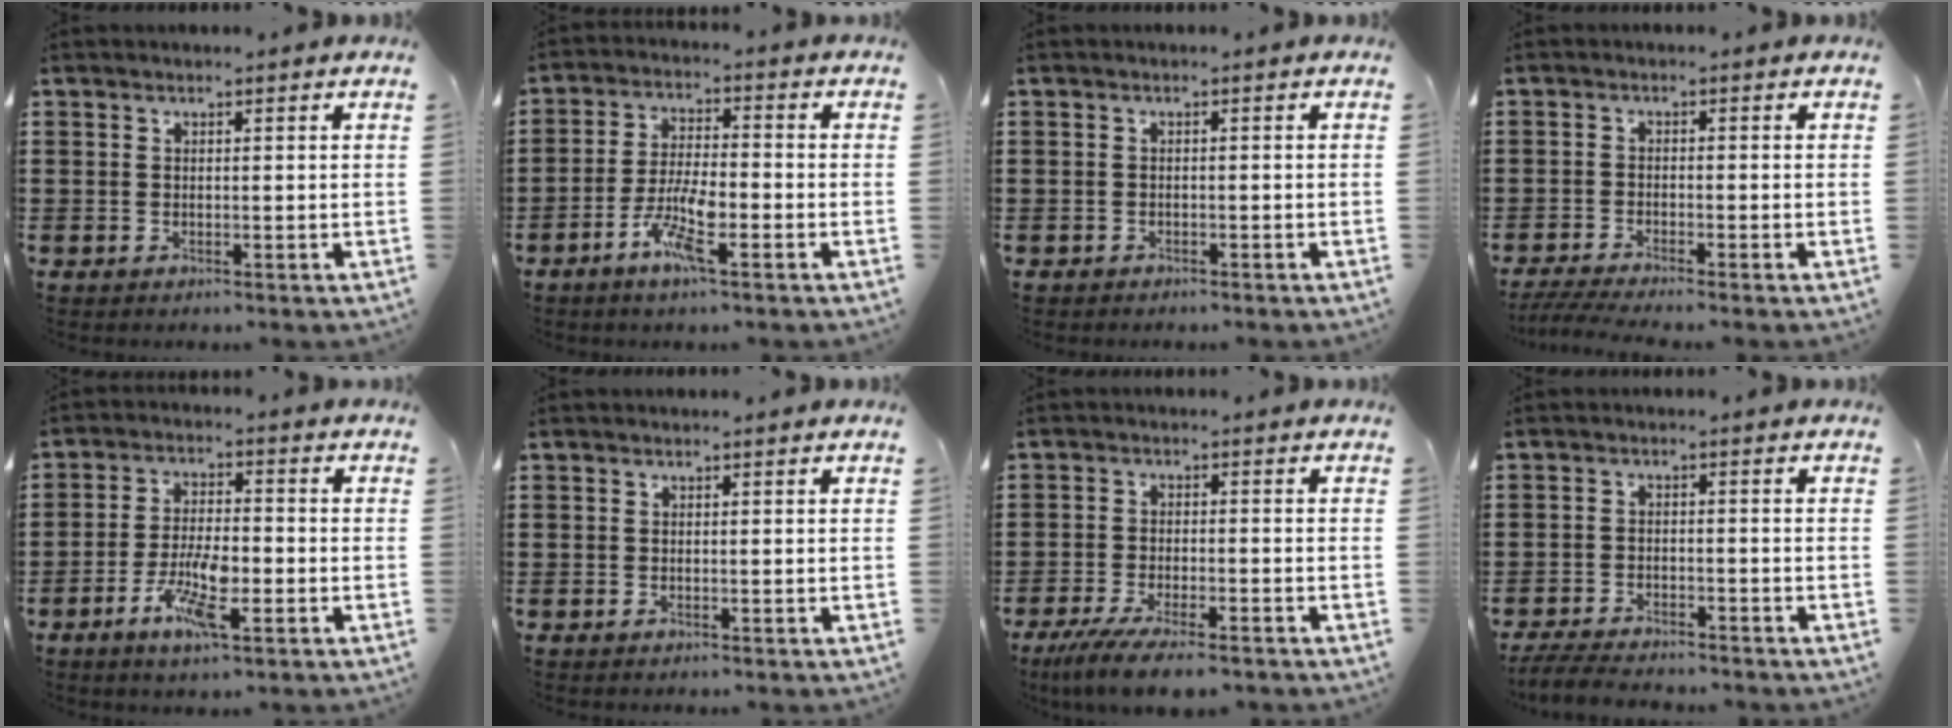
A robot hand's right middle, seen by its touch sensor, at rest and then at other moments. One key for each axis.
{"total": 7.4, "fx": -3.5, "fy": 1.9, "fz": 6.3, "tx": -0.134, "ty": -0.007, "tz": -0.067}
{"total": 0.6, "fx": -0.6, "fy": 0.2, "fz": -0.1, "tx": 0.001, "ty": 0.001, "tz": -0.013}
{"total": 2.5, "fx": -2.1, "fy": -0.1, "fz": 1.3, "tx": -0.028, "ty": -0.003, "tz": -0.043}
{"total": 7.9, "fx": -3.3, "fy": 2.5, "fz": 6.7, "tx": -0.137, "ty": -0.007, "tz": -0.064}
{"total": 0.0}
{"total": 5.2, "fx": -4.3, "fy": 0.4, "fz": 2.9, "tx": -0.066, "ty": -0.017, "tz": -0.083}
{"total": 4.0, "fx": -3.8, "fy": 0.4, "fz": 1.1, "tx": -0.031, "ty": -0.005, "tz": -0.081}